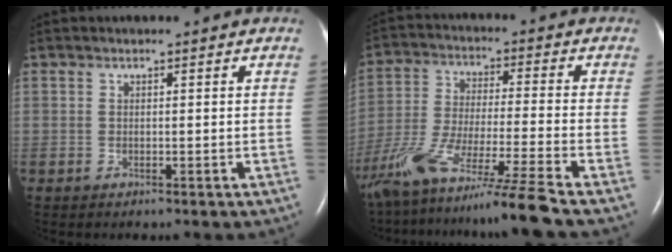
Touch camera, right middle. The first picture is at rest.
{"total": 17.0, "force": [-13.8, -2.6, 9.5], "torque": [-0.188, -0.051, -0.245]}